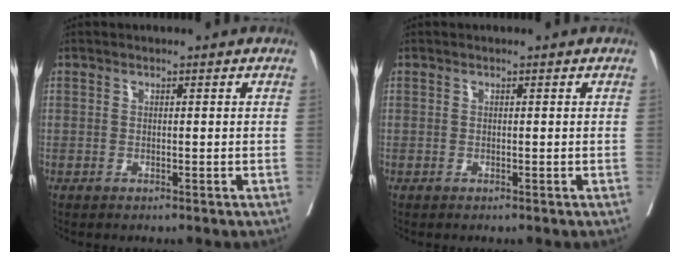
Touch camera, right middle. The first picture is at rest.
{"total": 0.0}